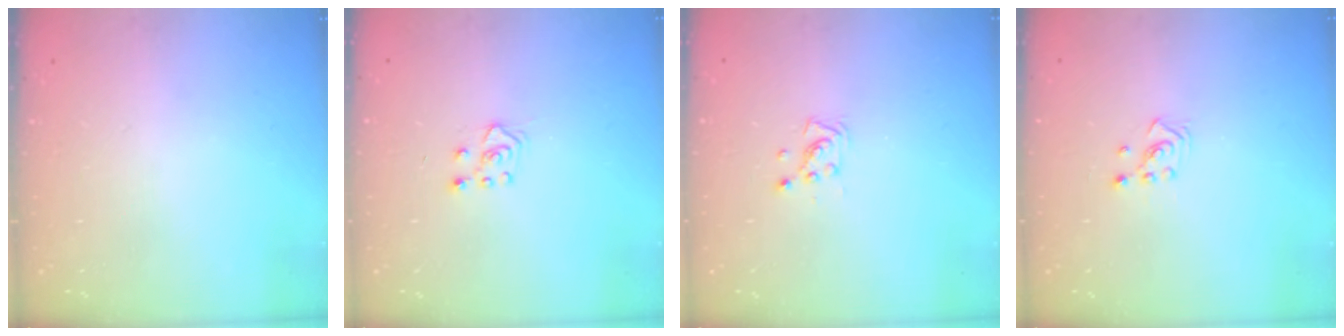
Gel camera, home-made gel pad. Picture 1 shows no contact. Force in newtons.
{"total": 5.2, "press": 5.2, "slide": 0.7}
{"total": 4.3, "press": 4.1, "slide": 1.2}
{"total": 2.5, "press": 2.5, "slide": 0.4}